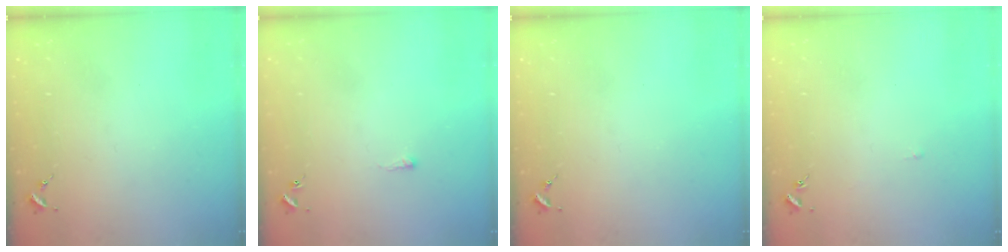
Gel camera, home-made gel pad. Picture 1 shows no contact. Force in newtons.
{"total": 1.5, "press": 1.5, "slide": 0.4}
{"total": 0.0}
{"total": 2.4, "press": 2.4, "slide": 0.3}